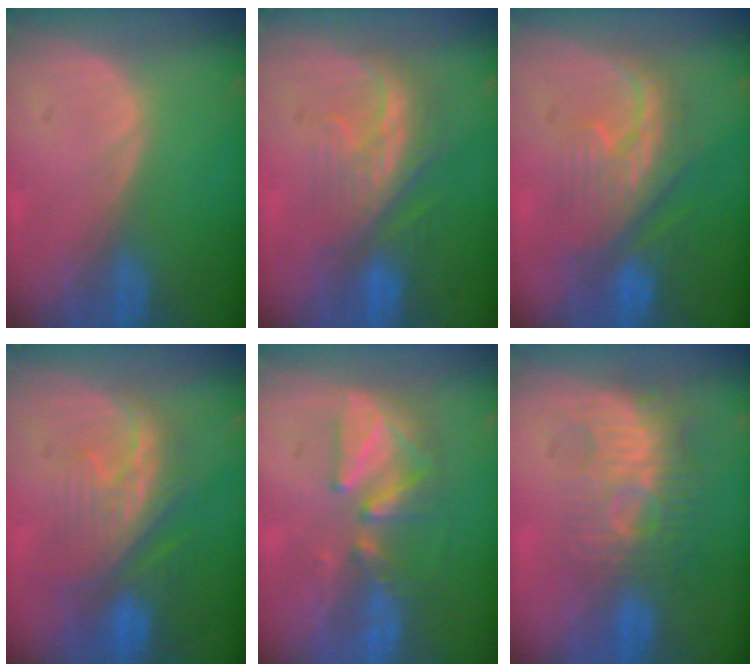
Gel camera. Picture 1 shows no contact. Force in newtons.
{"total": 8.3, "press": 7.5, "slide": 3.7}
{"total": 8.0, "press": 7.9, "slide": 1.1}
{"total": 9.0, "press": 8.5, "slide": 3.0}
{"total": 7.7, "press": 7.3, "slide": 2.5}
{"total": 9.9, "press": 8.5, "slide": 5.1}